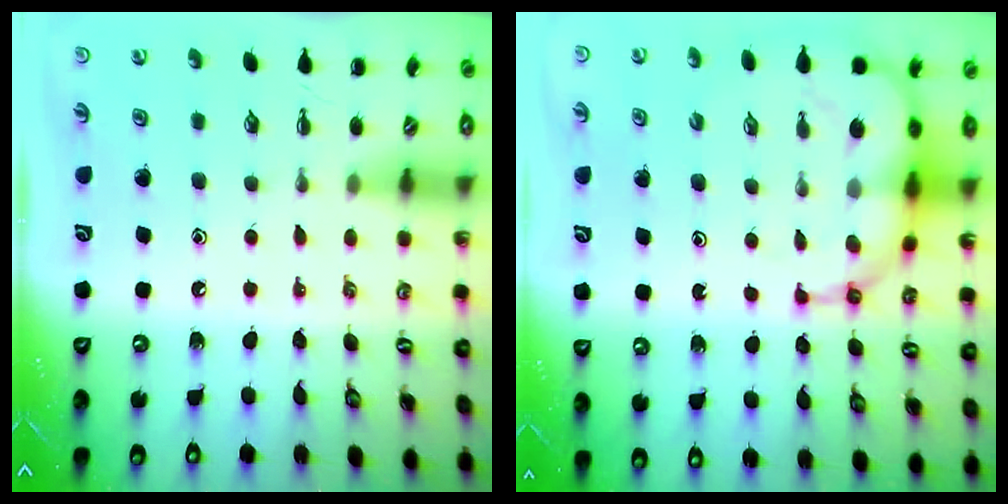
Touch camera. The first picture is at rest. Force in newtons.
{"total": 11.1, "press": 10.8, "slide": 2.7}